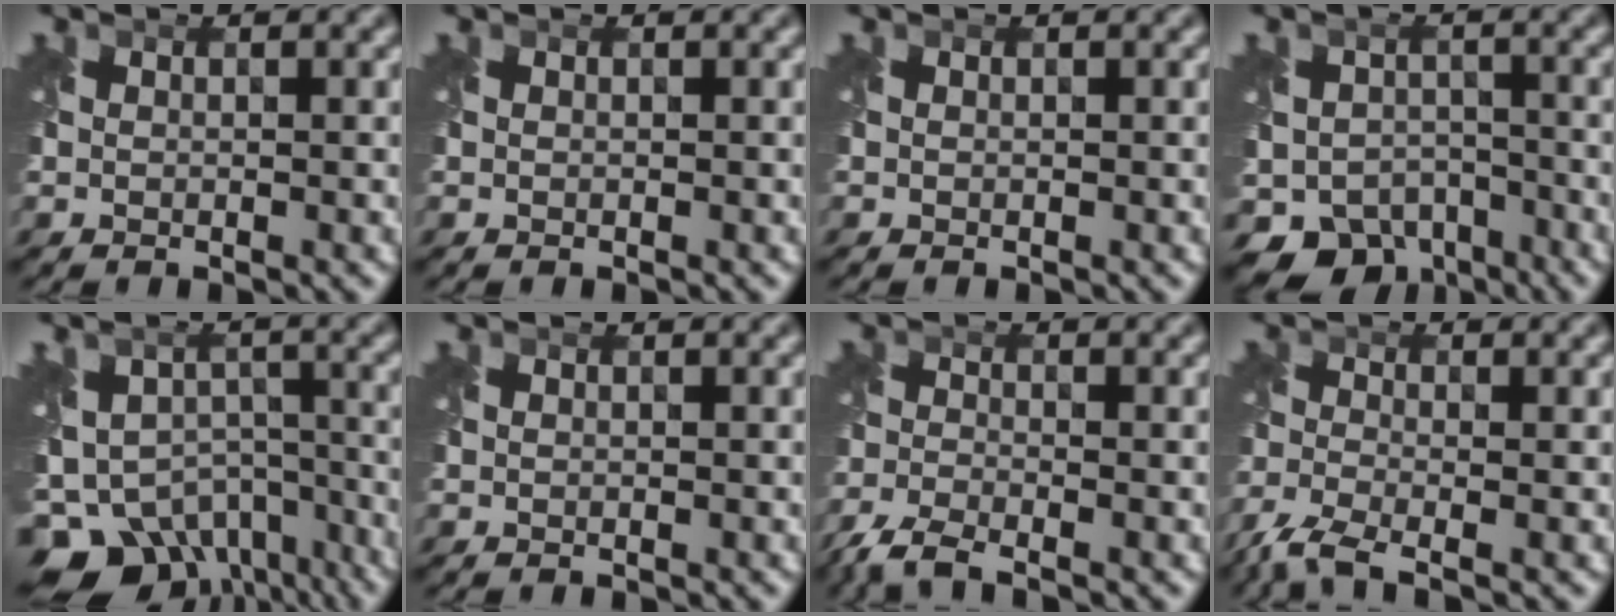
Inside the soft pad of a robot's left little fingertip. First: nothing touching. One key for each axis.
{"total": 0.0}
{"total": 0.0}
{"total": 8.2, "fx": -5.6, "fy": 5.3, "fz": 2.8, "tx": -0.043, "ty": -0.025, "tz": -0.085}
{"total": 10.9, "fx": -7.9, "fy": 6.0, "fz": 4.6, "tx": -0.078, "ty": -0.018, "tz": -0.118}
{"total": 0.0}
{"total": 3.4, "fx": -2.9, "fy": 0.6, "fz": 1.6, "tx": -0.040, "ty": -0.014, "tz": -0.072}
{"total": 4.1, "fx": -3.2, "fy": 0.9, "fz": 2.3, "tx": -0.059, "ty": -0.016, "tz": -0.079}